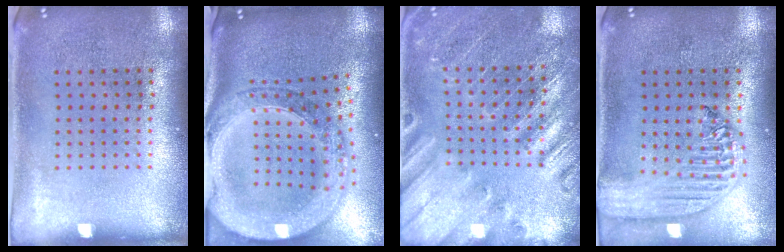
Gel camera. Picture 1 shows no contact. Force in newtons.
{"total": 3.4, "press": 2.7, "slide": 2.0}
{"total": 2.5, "press": 2.5, "slide": 0.2}
{"total": 2.4, "press": 2.1, "slide": 1.2}